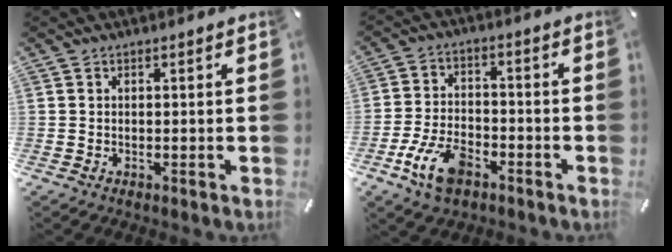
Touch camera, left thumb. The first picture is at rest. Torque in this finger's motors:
{"motor_torque": [0.03, 1.01, 0.33, 0.12, 0.02]}